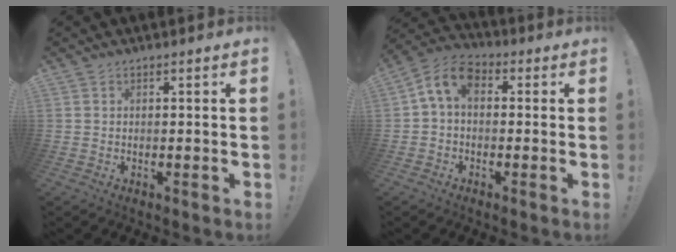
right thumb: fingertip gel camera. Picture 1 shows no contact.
{"total": 8.0, "force": [1.4, 5.1, 6.0], "torque": [-0.127, 0.008, 0.031]}